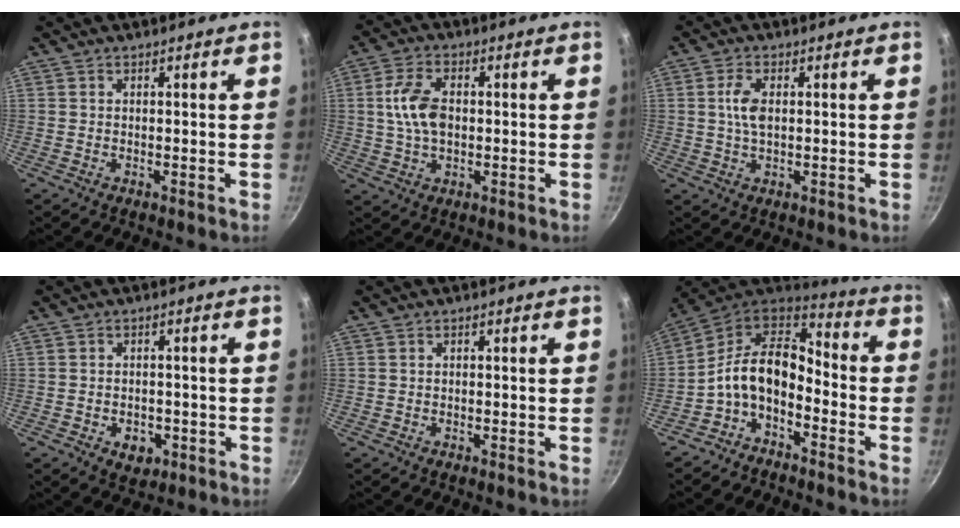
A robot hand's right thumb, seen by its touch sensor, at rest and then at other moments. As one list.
[{"total": 8.4, "force": [0.6, 5.0, 6.8], "torque": [-0.133, 0.008, 0.012]}, {"total": 4.4, "force": [0.6, 2.2, 3.8], "torque": [-0.083, 0.000, 0.009]}, {"total": 4.1, "force": [-1.6, 2.9, 2.4], "torque": [-0.018, 0.008, -0.017]}, {"total": 0.0}, {"total": 11.5, "force": [-4.2, 6.9, 8.2], "torque": [-0.124, 0.091, -0.089]}]